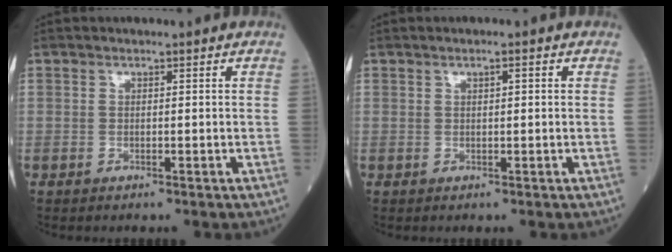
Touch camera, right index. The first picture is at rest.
{"total": 1.1, "force": [0.4, 0.2, 1.0], "torque": [-0.019, 0.003, 0.007]}